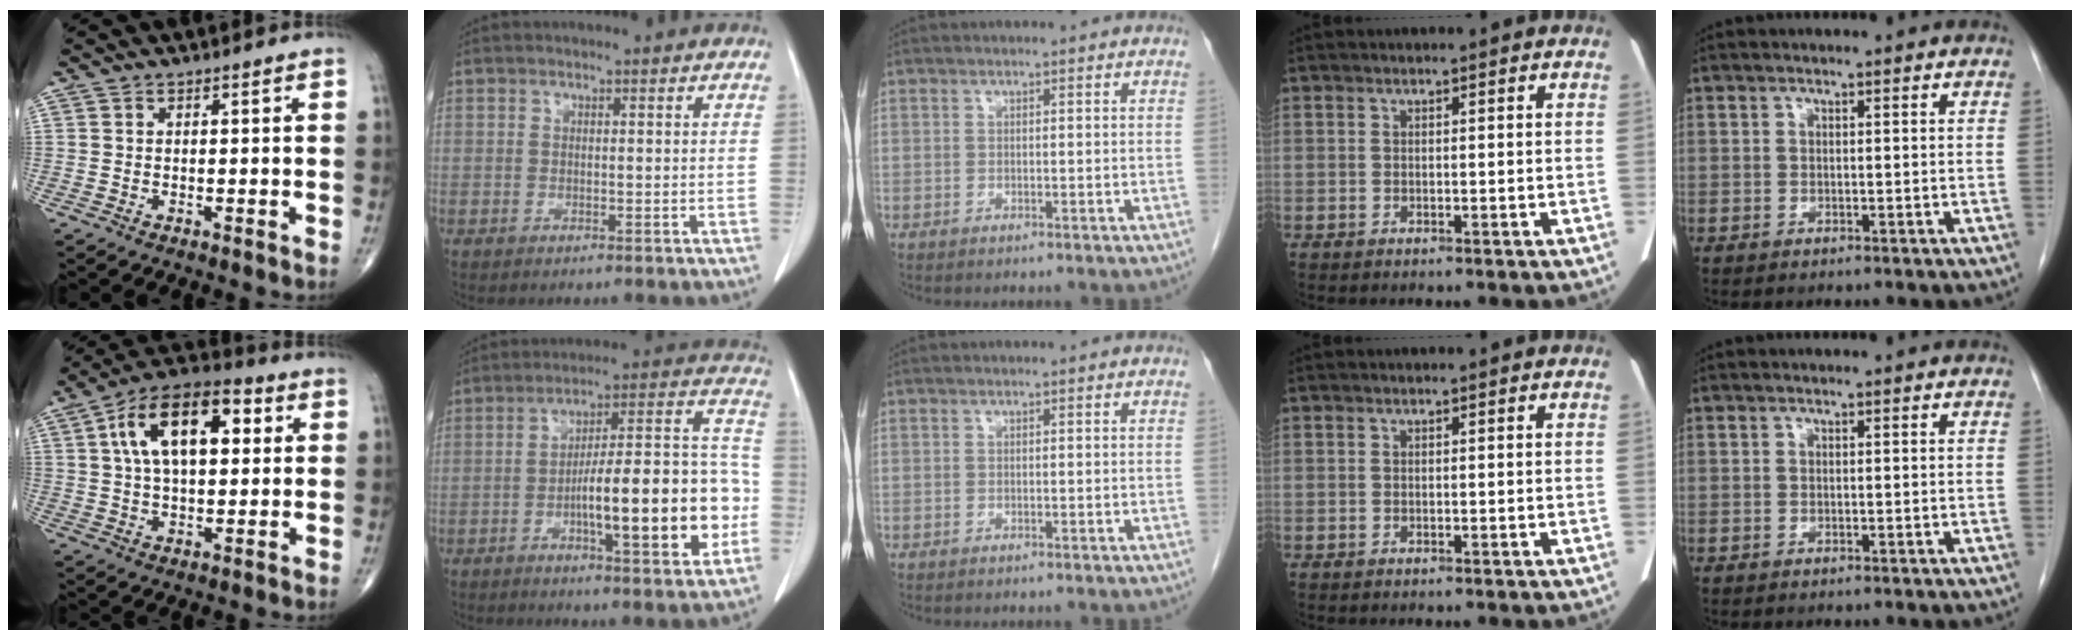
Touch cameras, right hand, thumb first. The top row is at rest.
{"thumb": {"total": 16.9, "force": [4.3, 8.8, 13.8], "torque": [-0.216, 0.021, 0.063]}, "index": {"total": 18.5, "force": [-4.8, 3.6, 17.5], "torque": [-0.249, 0.027, -0.067]}}